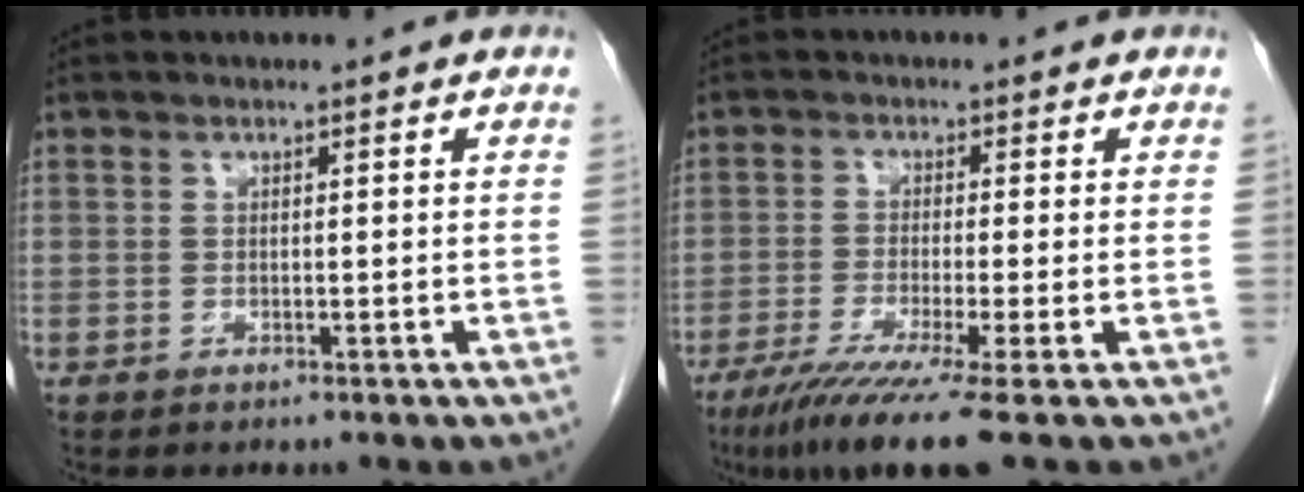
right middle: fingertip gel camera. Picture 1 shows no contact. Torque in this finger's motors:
{"motor_torque": [1.22, -0.92, 0.36, 0.09]}